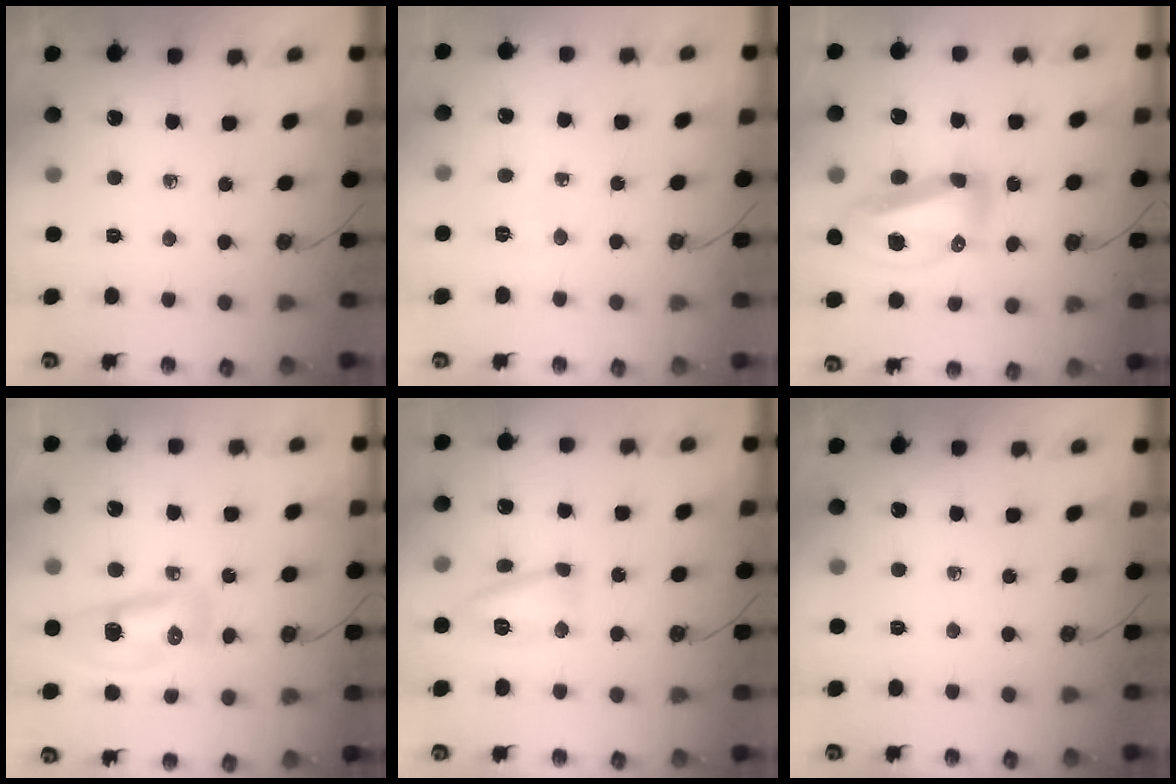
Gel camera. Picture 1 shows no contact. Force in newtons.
{"total": 4.0, "press": 3.9, "slide": 0.7}
{"total": 16.0, "press": 15.9, "slide": 1.8}
{"total": 9.9, "press": 9.8, "slide": 1.3}
{"total": 9.9, "press": 9.9, "slide": 1.1}
{"total": 0.0}